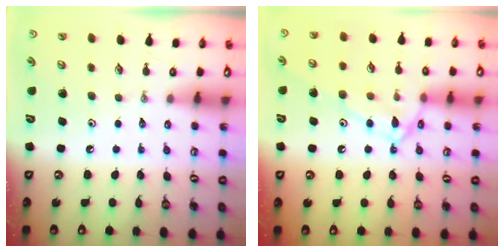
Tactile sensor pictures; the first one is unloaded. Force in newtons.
{"total": 13.2, "press": 13.1, "slide": 0.9}